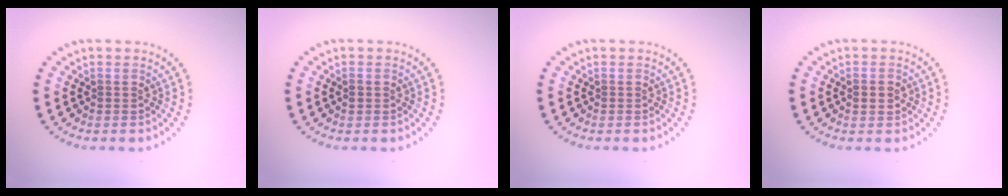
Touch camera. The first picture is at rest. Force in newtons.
{"total": 0.9, "press": 0.9, "slide": 0.1}
{"total": 0.0}
{"total": 1.8, "press": 1.8, "slide": 0.1}